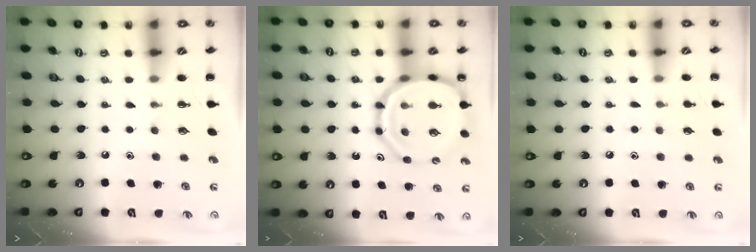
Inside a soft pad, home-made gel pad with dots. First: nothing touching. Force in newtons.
{"total": 17.6, "press": 17.3, "slide": 3.1}
{"total": 5.3, "press": 4.9, "slide": 1.8}